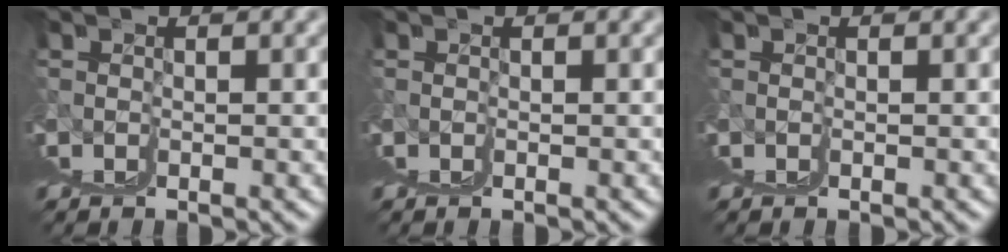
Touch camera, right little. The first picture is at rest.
{"total": 0.0}
{"total": 0.0}